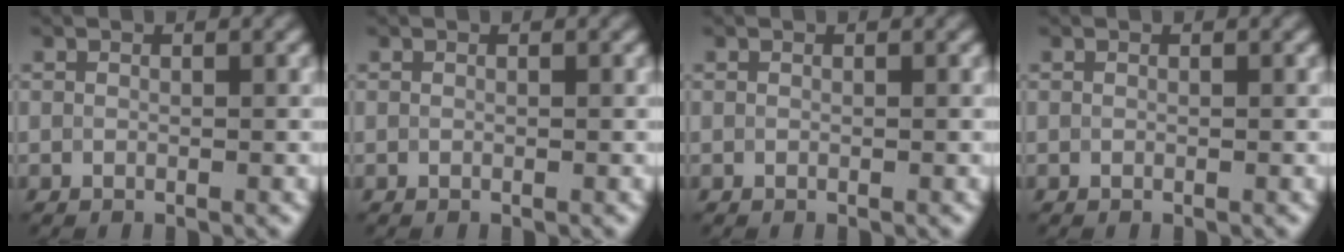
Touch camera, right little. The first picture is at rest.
{"total": 0.0}
{"total": 0.0}
{"total": 0.0}